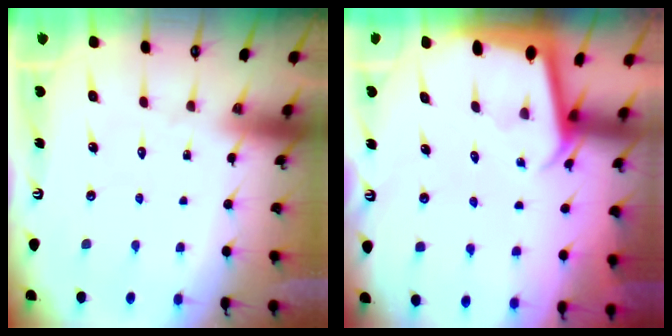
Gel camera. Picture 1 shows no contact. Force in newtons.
{"total": 2.1, "press": 2.1, "slide": 0.1}